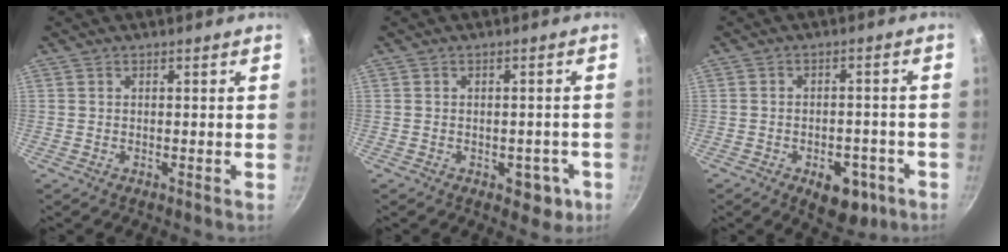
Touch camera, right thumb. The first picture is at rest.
{"total": 4.4, "force": [-2.0, 2.9, 2.7], "torque": [-0.009, 0.011, -0.022]}
{"total": 8.3, "force": [-4.1, 4.7, 5.5], "torque": [-0.055, 0.020, -0.050]}